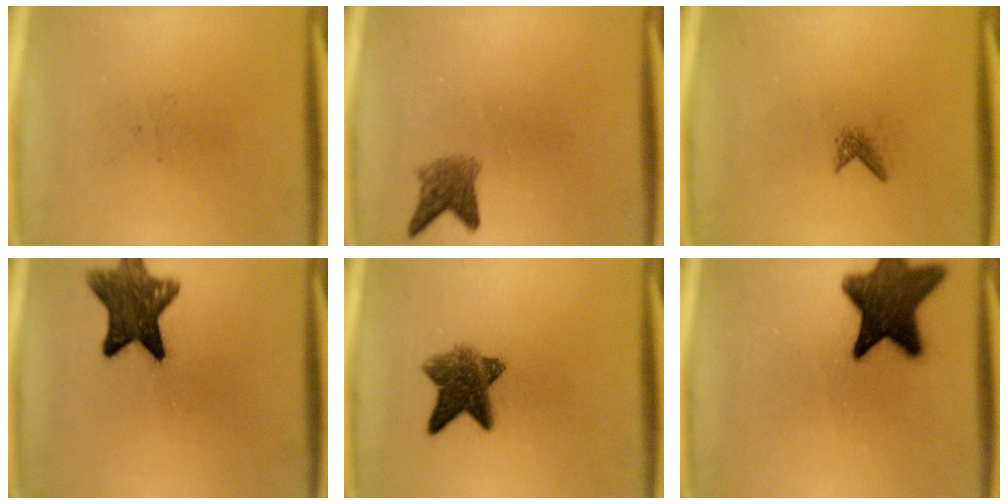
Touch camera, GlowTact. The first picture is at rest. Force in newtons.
{"total": 3.3}
{"total": 1.1}
{"total": 10.4}
{"total": 7.9}
{"total": 14.3}